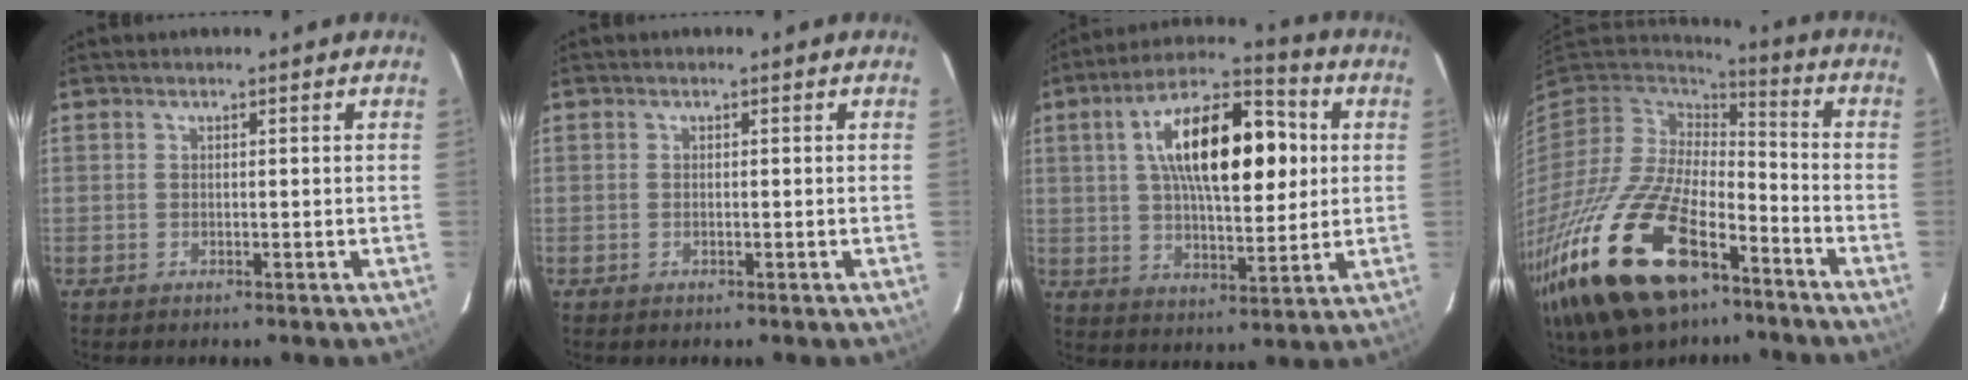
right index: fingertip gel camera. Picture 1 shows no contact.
{"total": 0.0}
{"total": 19.4, "force": [4.1, 8.2, 17.0], "torque": [-0.284, 0.034, 0.063]}
{"total": 29.6, "force": [-16.2, 14.0, 20.5], "torque": [-0.442, -0.049, -0.278]}